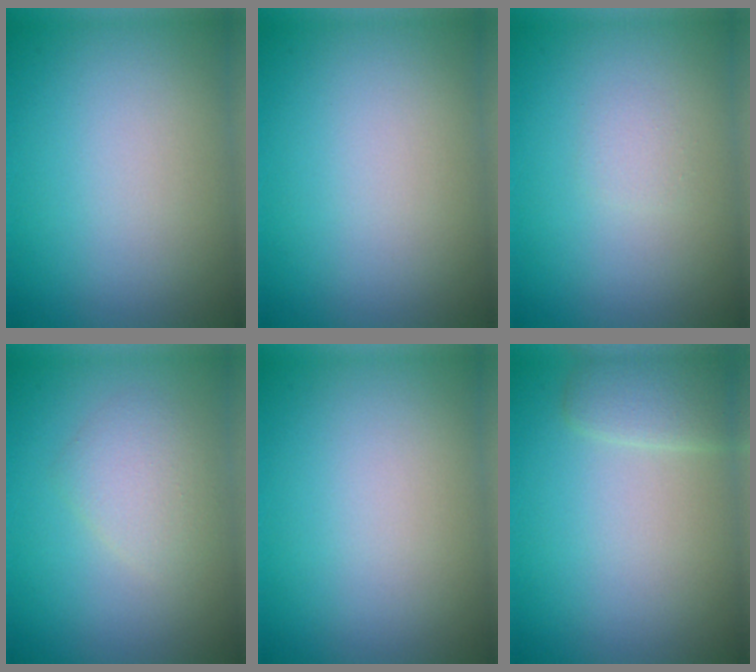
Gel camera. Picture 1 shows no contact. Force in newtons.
{"total": 0.0}
{"total": 0.7, "press": 0.7, "slide": 0.0}
{"total": 2.3, "press": 2.3, "slide": 0.0}
{"total": 0.0}
{"total": 2.1, "press": 2.0, "slide": 0.1}